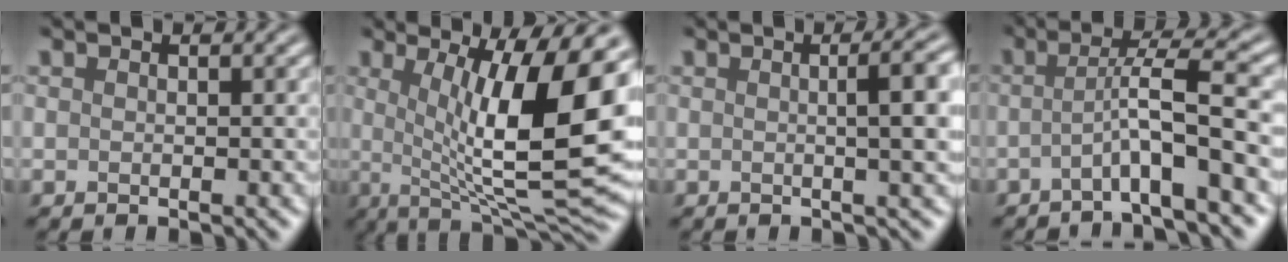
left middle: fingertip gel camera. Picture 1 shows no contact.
{"total": 14.0, "force": [1.6, 4.0, 13.3], "torque": [-0.178, -0.006, 0.024]}
{"total": 5.6, "force": [0.6, 1.7, 5.3], "torque": [-0.046, 0.018, 0.004]}
{"total": 5.1, "force": [-1.5, 0.3, 4.9], "torque": [-0.073, 0.017, -0.041]}